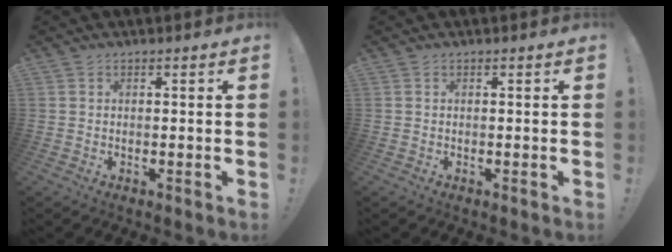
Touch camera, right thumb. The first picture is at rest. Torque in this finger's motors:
{"motor_torque": [-0.11, 0.13, 0.31, -0.05, 0.00]}